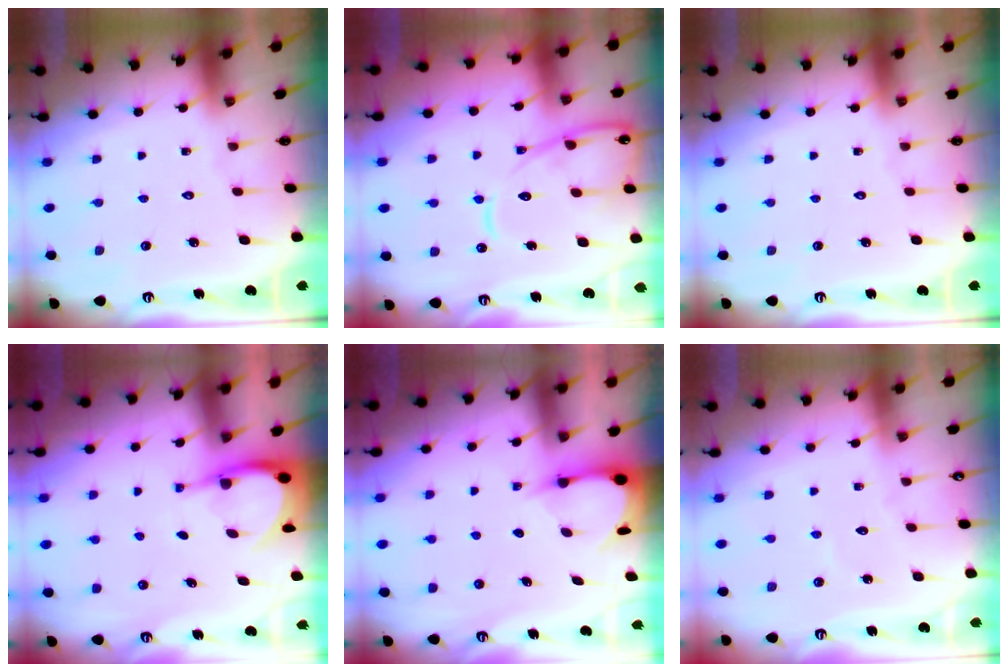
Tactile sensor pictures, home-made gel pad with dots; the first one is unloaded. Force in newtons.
{"total": 14.1, "press": 14.0, "slide": 1.4}
{"total": 0.0}
{"total": 4.9, "press": 4.9, "slide": 0.5}
{"total": 3.5, "press": 3.5, "slide": 0.4}
{"total": 3.9, "press": 3.9, "slide": 0.3}